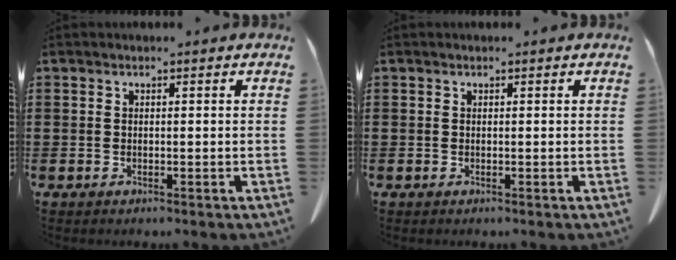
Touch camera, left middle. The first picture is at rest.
{"total": 0.0}